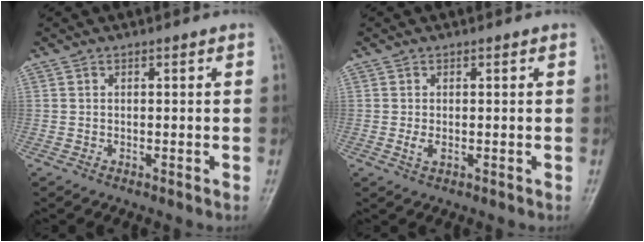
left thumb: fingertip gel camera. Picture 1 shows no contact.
{"total": 1.7, "force": [0.0, 1.0, 1.4], "torque": [-0.028, -0.005, 0.002]}